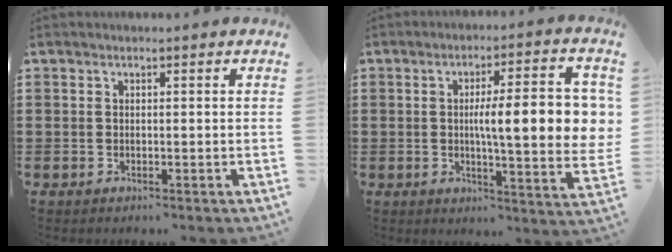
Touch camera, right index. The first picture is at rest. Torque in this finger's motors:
{"motor_torque": [1.39, -0.74, 0.48, 0.18]}